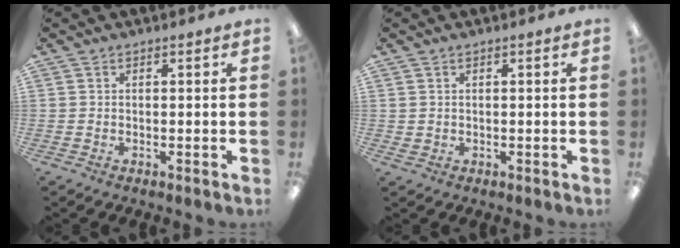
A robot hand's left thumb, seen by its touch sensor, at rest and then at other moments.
{"total": 1.0, "force": [0.6, 0.8, 0.3], "torque": [-0.007, 0.004, 0.010]}